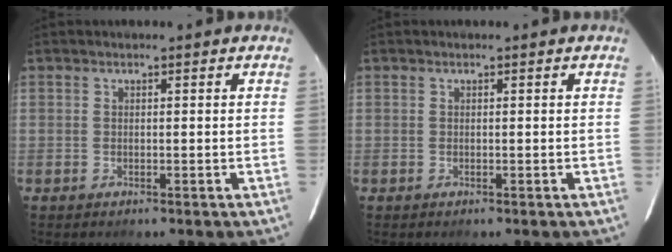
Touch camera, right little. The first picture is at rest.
{"total": 0.0}